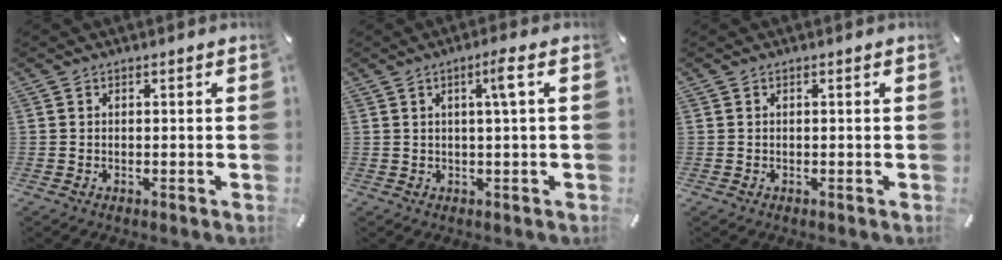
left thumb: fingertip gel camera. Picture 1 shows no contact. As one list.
[{"total": 4.4, "force": [1.2, 0.0, 4.2], "torque": [-0.076, -0.005, 0.015]}, {"total": 0.0}]